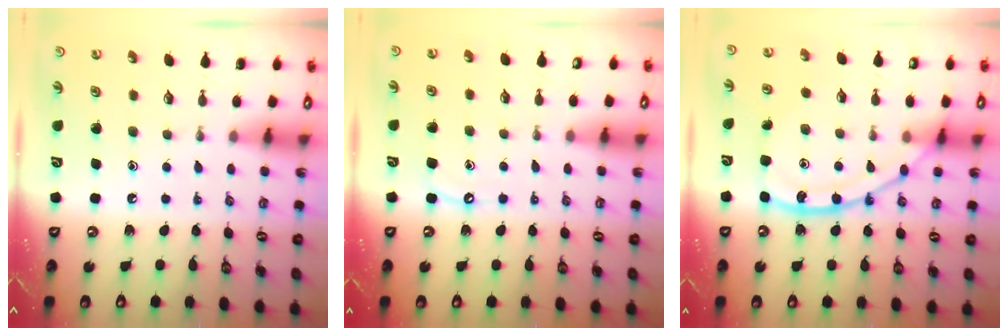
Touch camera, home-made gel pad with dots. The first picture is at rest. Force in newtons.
{"total": 4.0, "press": 4.0, "slide": 0.5}
{"total": 12.7, "press": 12.7, "slide": 0.2}